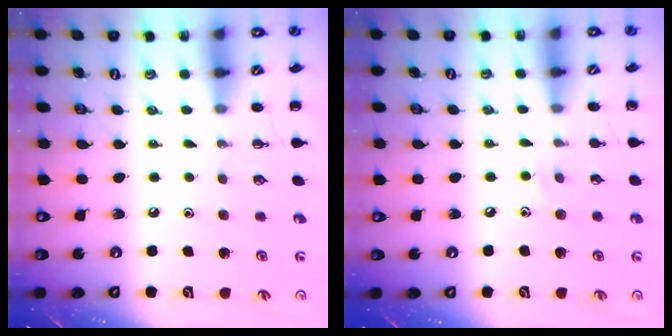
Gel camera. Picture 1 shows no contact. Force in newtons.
{"total": 4.7, "press": 4.5, "slide": 1.5}